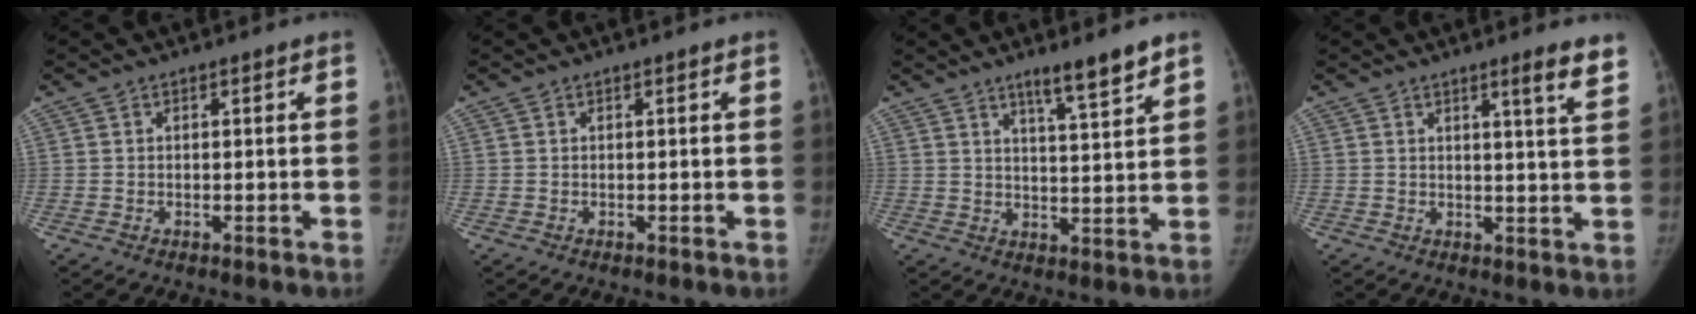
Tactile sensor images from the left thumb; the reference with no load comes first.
{"total": 0.0}
{"total": 7.3, "force": [5.3, 0.5, 5.0], "torque": [-0.076, -0.038, 0.084]}
{"total": 5.4, "force": [3.7, 0.0, 3.9], "torque": [-0.047, -0.026, 0.048]}